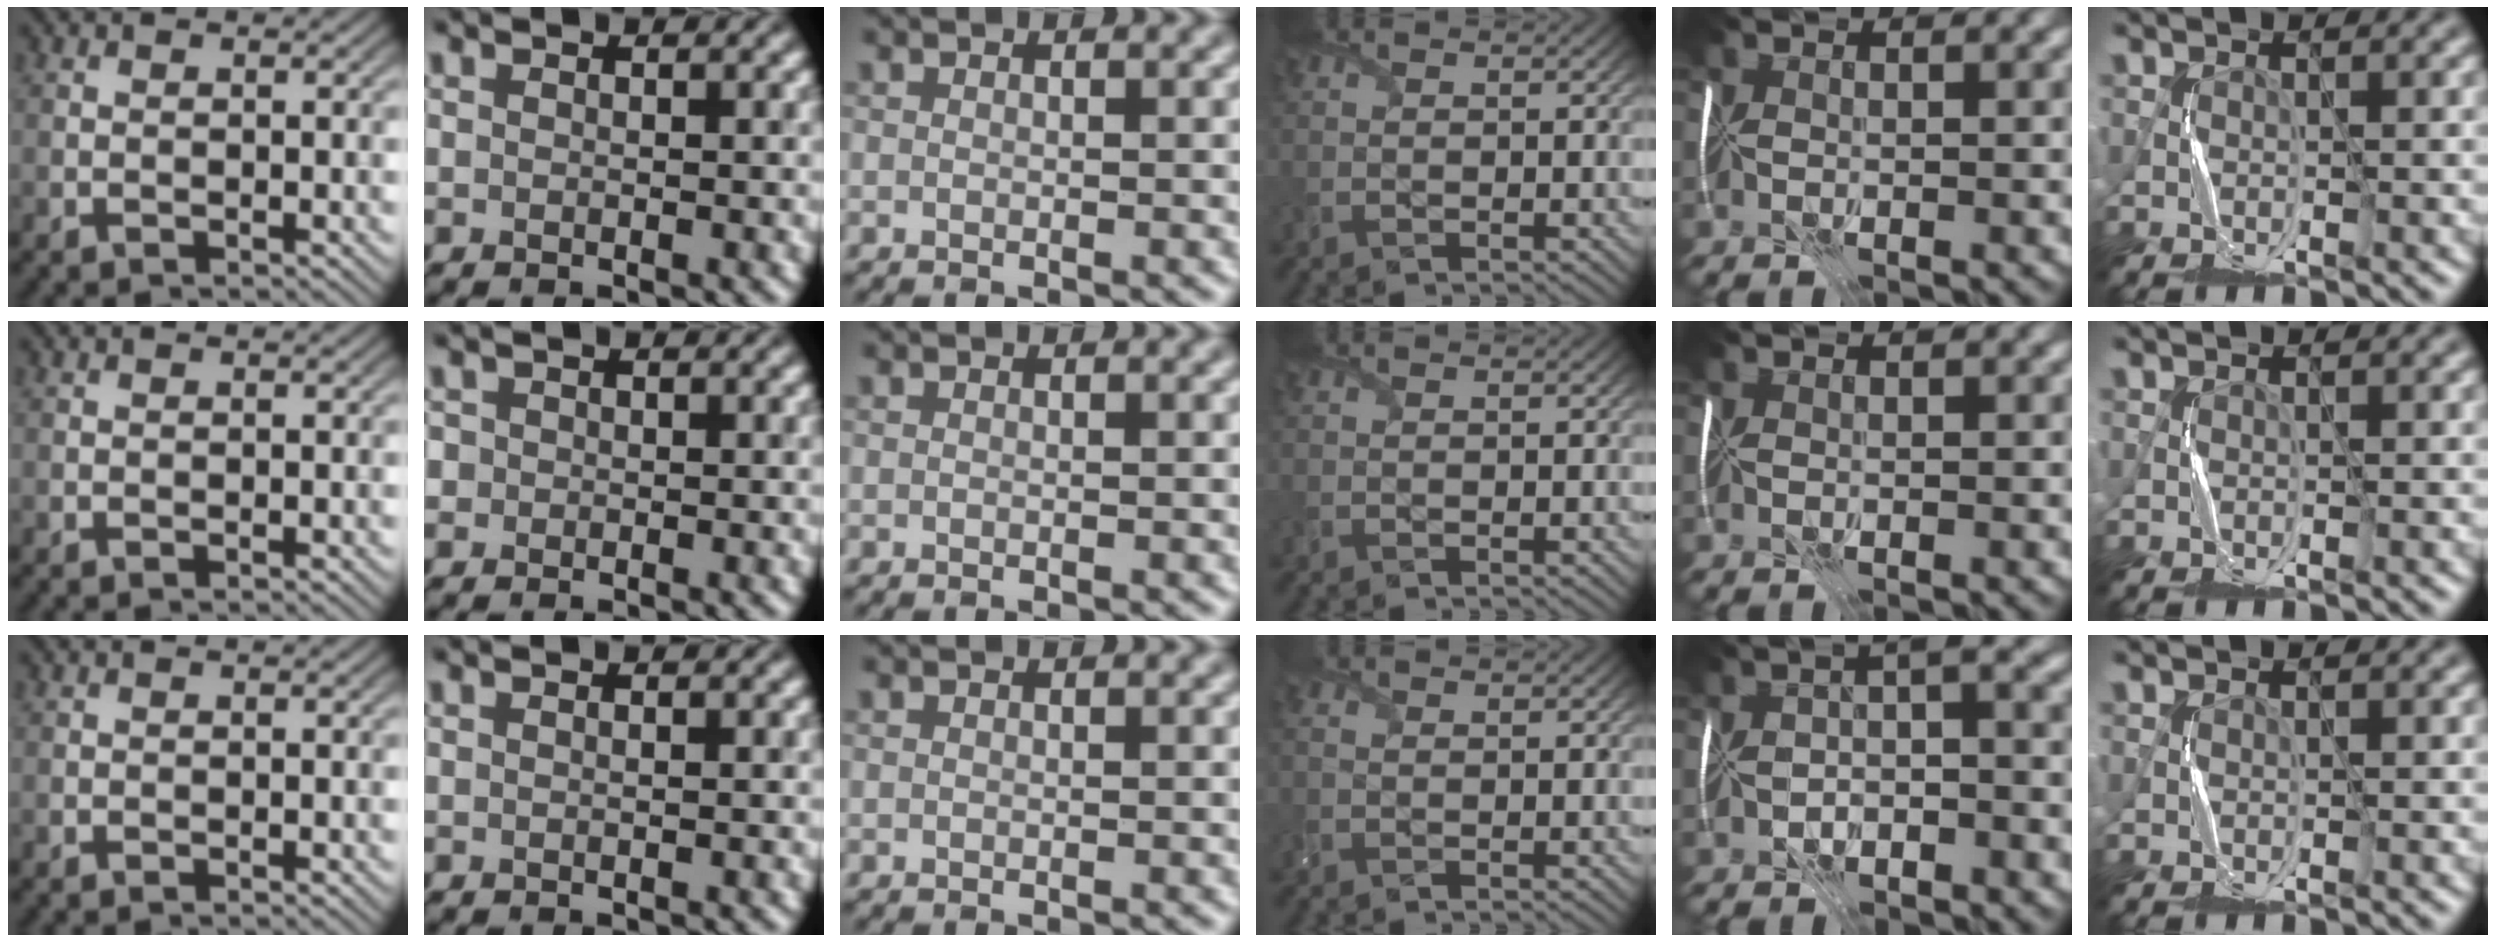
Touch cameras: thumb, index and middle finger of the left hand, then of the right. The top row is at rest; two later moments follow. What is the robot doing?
{"motion": "fold", "object": "plastic wrap"}